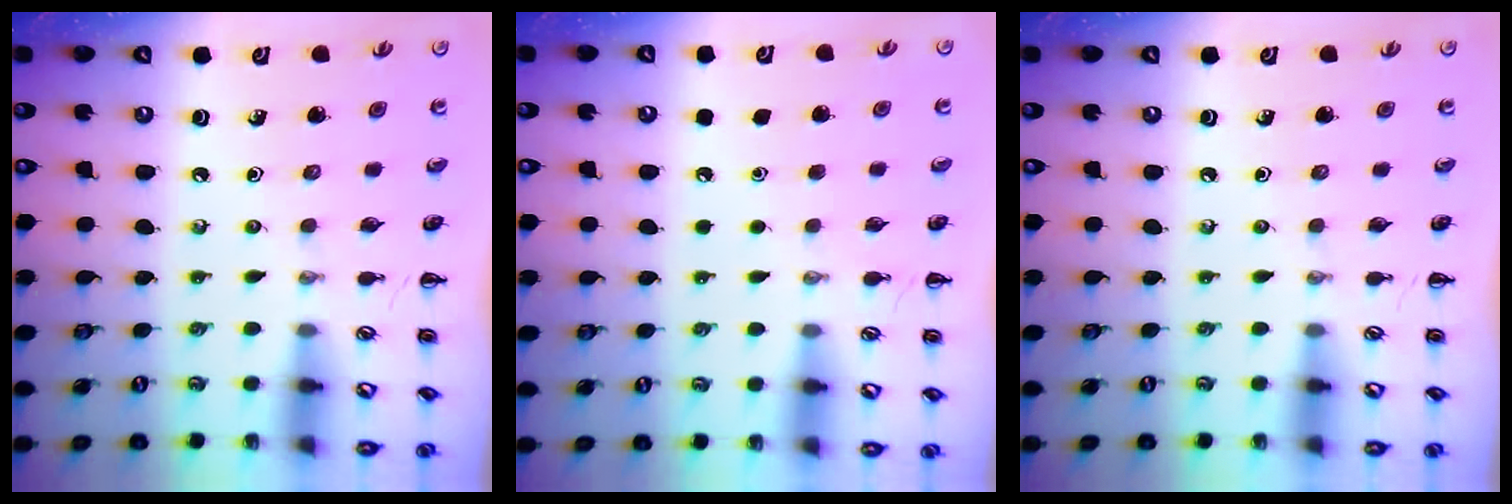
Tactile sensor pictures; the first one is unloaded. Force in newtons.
{"total": 1.8, "press": 1.8, "slide": 0.1}
{"total": 0.0}